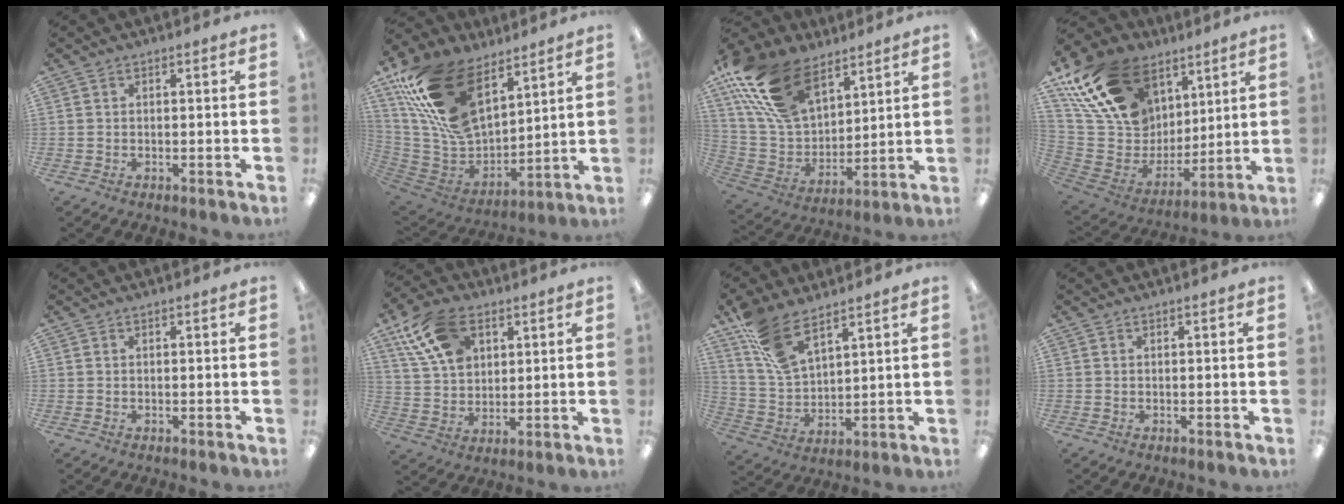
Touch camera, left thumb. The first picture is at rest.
{"total": 26.1, "force": [13.7, 15.1, 16.3], "torque": [-0.329, -0.053, 0.259]}
{"total": 22.8, "force": [14.2, 12.5, 12.8], "torque": [-0.278, -0.055, 0.266]}
{"total": 24.1, "force": [14.4, 15.5, 11.5], "torque": [-0.247, -0.063, 0.280]}
{"total": 0.0}
{"total": 14.8, "force": [7.4, 9.5, 8.6], "torque": [-0.167, -0.005, 0.140]}
{"total": 12.0, "force": [8.7, 4.8, 6.7], "torque": [-0.144, -0.033, 0.167]}
{"total": 0.0}